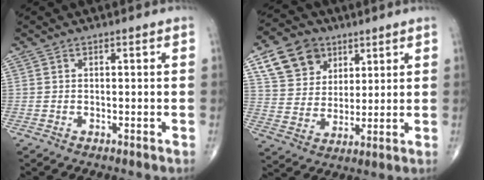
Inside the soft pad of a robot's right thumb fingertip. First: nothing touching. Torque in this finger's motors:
{"motor_torque": [-0.38, 1.91, 0.13, 0.04, 0.02]}